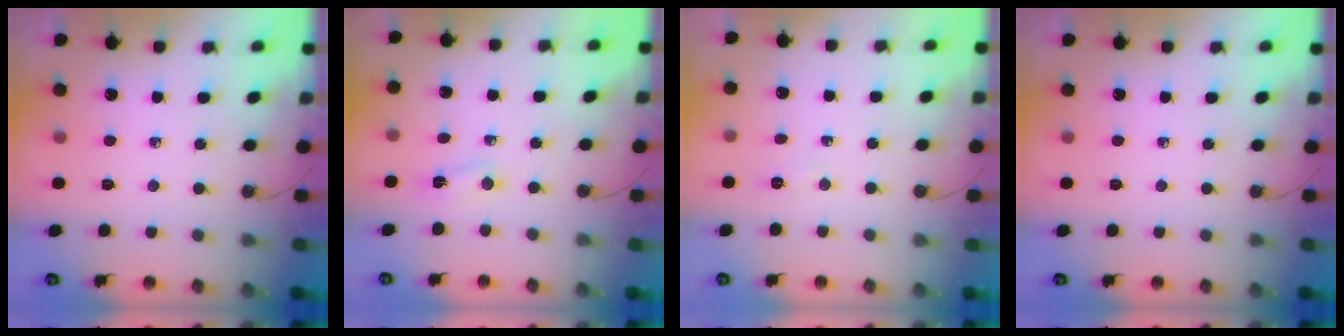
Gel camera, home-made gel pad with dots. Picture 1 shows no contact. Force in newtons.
{"total": 2.8, "press": 2.7, "slide": 0.5}
{"total": 4.5, "press": 2.4, "slide": 3.8}
{"total": 0.0}